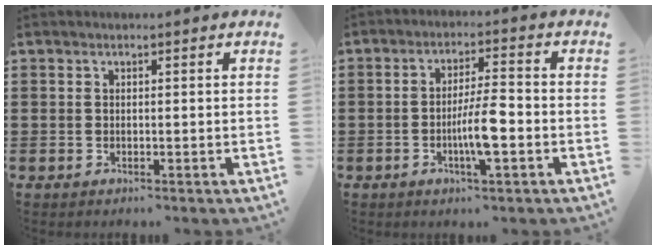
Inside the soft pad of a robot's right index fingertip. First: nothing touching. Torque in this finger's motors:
{"motor_torque": [1.19, 0.95, 0.62, 0.07]}